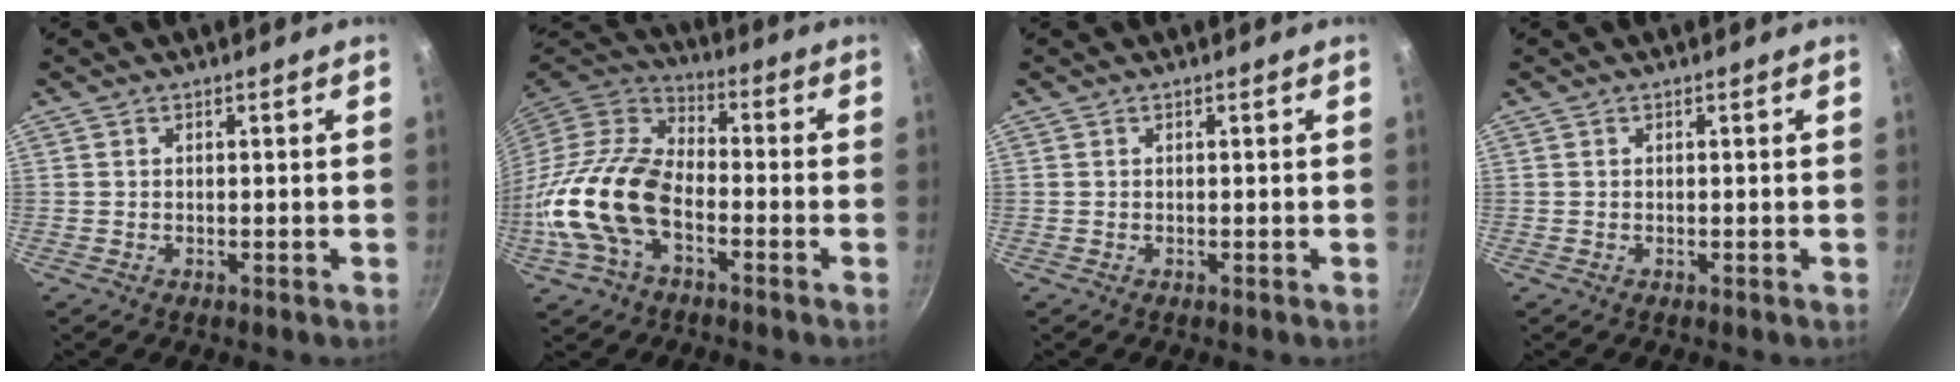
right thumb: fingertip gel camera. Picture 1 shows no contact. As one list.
[{"total": 18.4, "force": [-5.5, 11.0, 13.7], "torque": [-0.254, 0.040, -0.120]}, {"total": 0.0}, {"total": 0.0}]